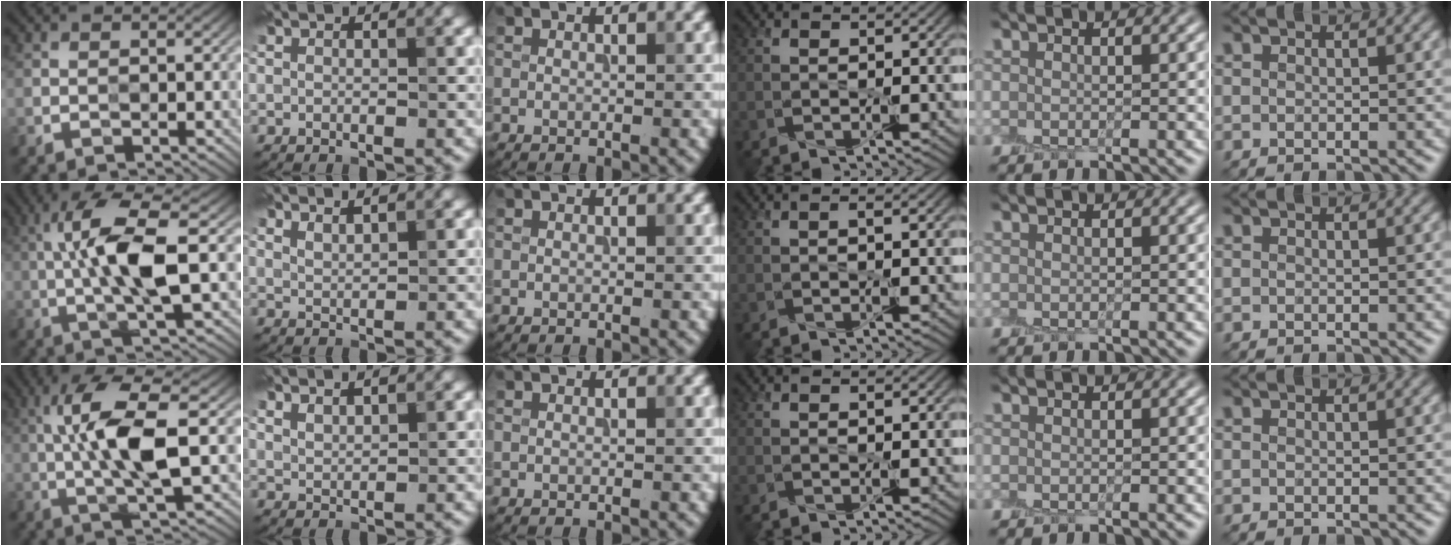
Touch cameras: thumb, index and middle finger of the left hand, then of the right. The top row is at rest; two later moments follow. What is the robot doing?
{"motion": "peel", "object": "plastic wrap"}